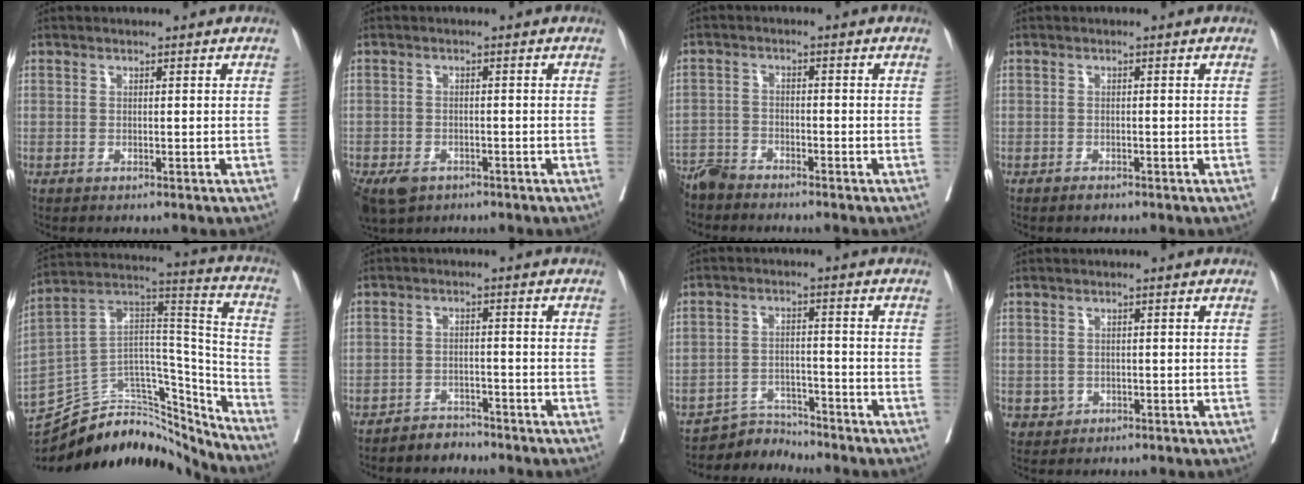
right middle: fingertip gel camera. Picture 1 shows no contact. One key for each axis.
{"total": 8.5, "fx": -5.2, "fy": 5.5, "fz": 3.8, "tx": -0.088, "ty": -0.010, "tz": -0.079}
{"total": 4.5, "fx": -4.4, "fy": 0.8, "fz": 0.6, "tx": -0.005, "ty": -0.013, "tz": -0.087}
{"total": 0.9, "fx": -0.7, "fy": 0.3, "fz": 0.3, "tx": -0.007, "ty": 0.000, "tz": -0.010}
{"total": 25.3, "fx": -22.9, "fy": 7.7, "fz": 7.5, "tx": -0.127, "ty": 0.055, "tz": -0.357}
{"total": 2.9, "fx": -2.7, "fy": 0.8, "fz": -0.3, "tx": 0.004, "ty": -0.002, "tz": -0.047}
{"total": 4.4, "fx": -4.2, "fy": 0.3, "fz": -1.2, "tx": 0.024, "ty": 0.004, "tz": -0.072}
{"total": 1.6, "fx": -0.3, "fy": 1.5, "fz": 0.3, "tx": -0.002, "ty": 0.005, "tz": -0.001}